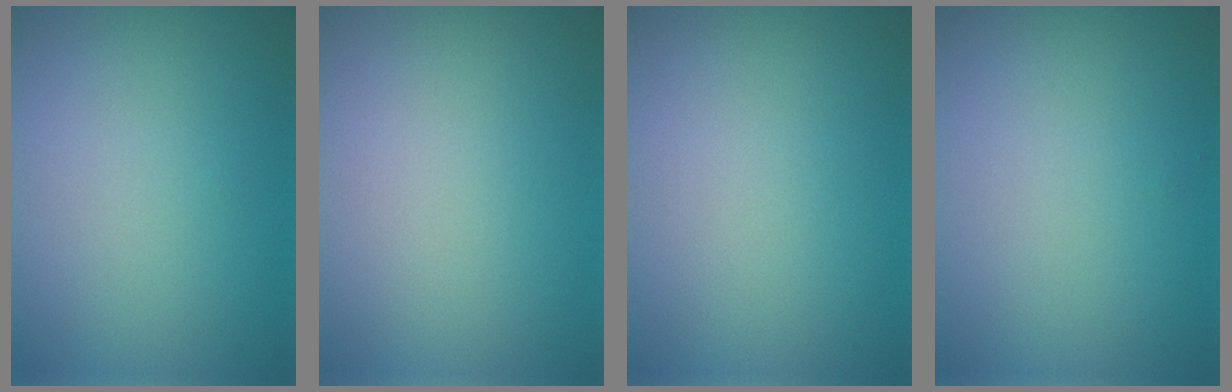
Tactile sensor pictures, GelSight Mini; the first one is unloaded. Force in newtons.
{"total": 0.0}
{"total": 0.0}
{"total": 0.0}